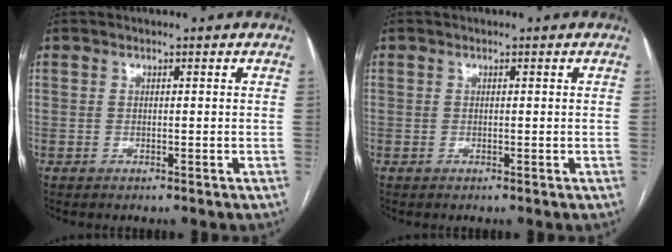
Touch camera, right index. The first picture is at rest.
{"total": 0.0}